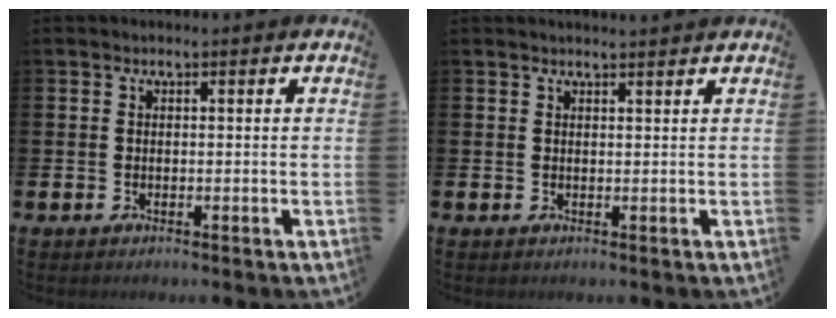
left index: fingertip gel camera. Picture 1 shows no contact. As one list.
[{"total": 1.1, "force": [1.1, -0.1, 0.1], "torque": [0.008, -0.007, 0.018]}]